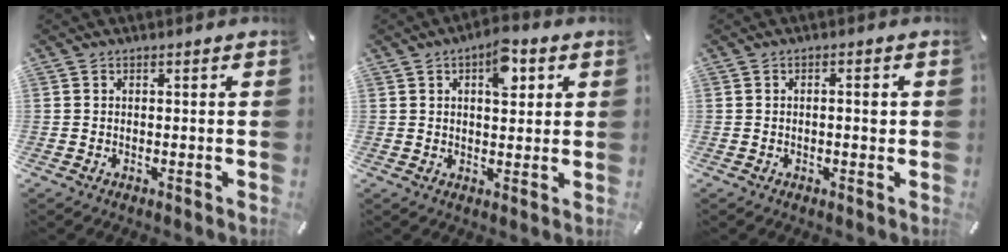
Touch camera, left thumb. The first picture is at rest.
{"total": 7.7, "force": [3.2, 4.1, 5.8], "torque": [-0.071, -0.009, 0.048]}
{"total": 2.2, "force": [0.0, 0.7, 2.1], "torque": [-0.031, 0.001, -0.004]}